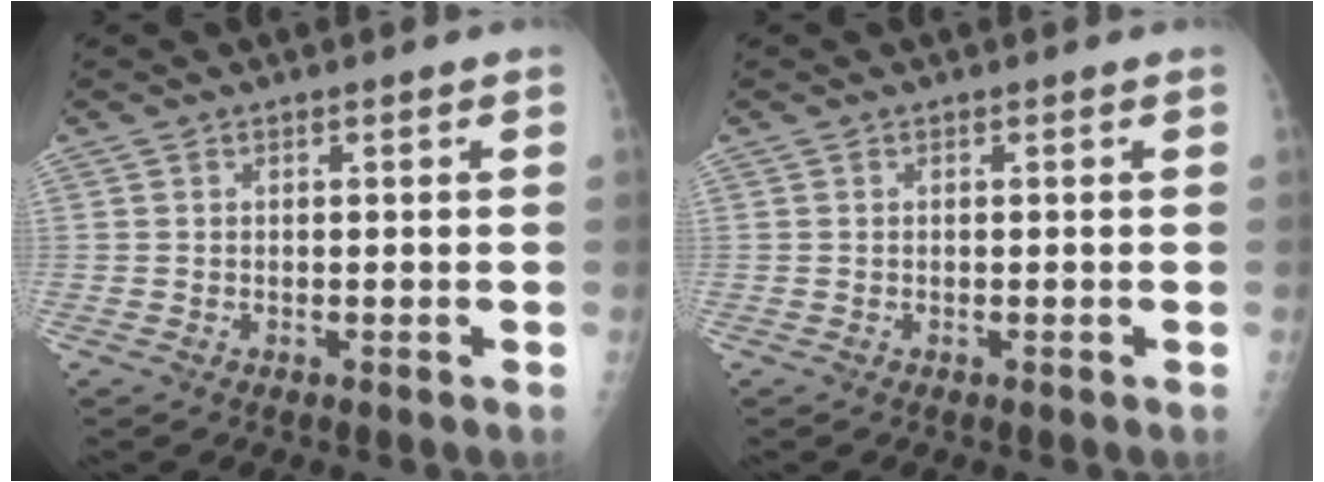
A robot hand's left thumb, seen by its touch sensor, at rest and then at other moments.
{"total": 0.0}